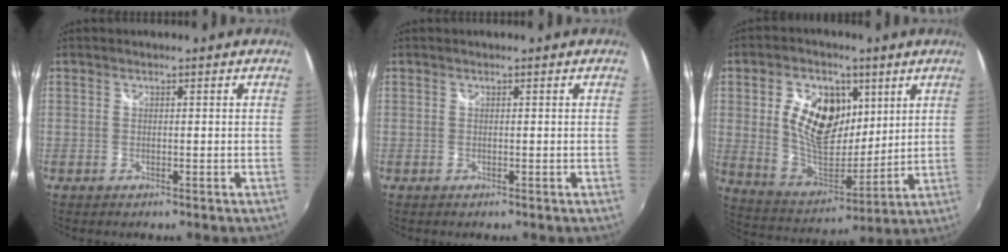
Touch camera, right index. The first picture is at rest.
{"total": 0.0}
{"total": 15.6, "force": [4.6, 9.3, 11.7], "torque": [-0.221, 0.003, 0.091]}